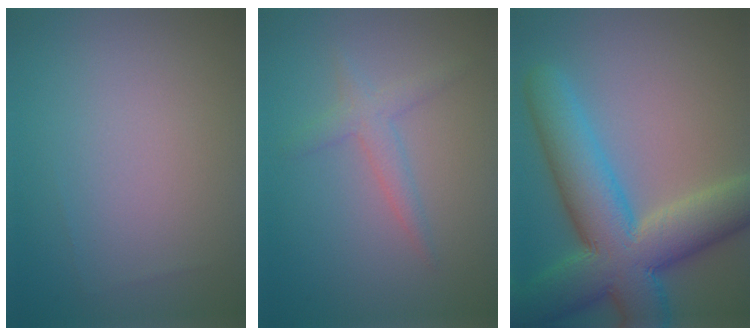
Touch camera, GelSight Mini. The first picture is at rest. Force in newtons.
{"total": 2.0, "press": 1.9, "slide": 0.2}
{"total": 11.7, "press": 11.7, "slide": 0.7}